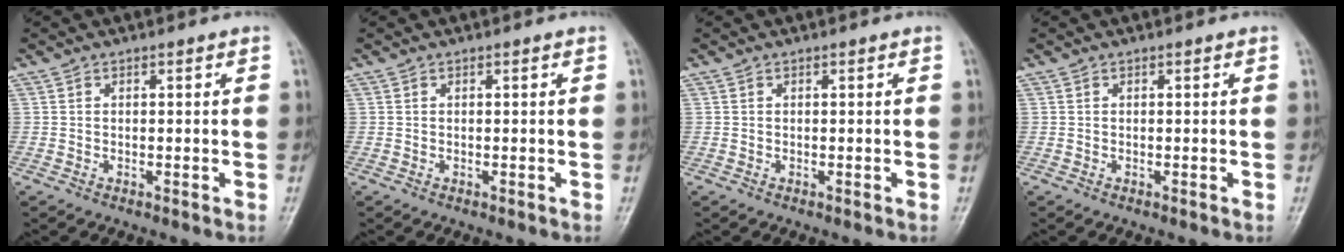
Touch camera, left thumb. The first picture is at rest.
{"total": 0.0}
{"total": 0.0}
{"total": 0.0}